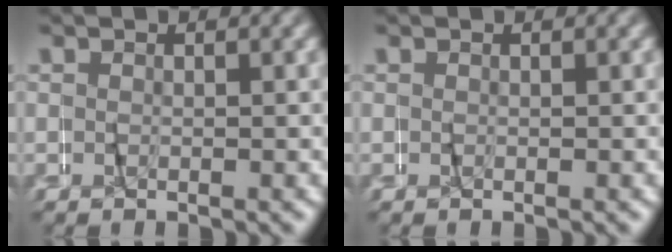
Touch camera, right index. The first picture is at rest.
{"total": 0.0}